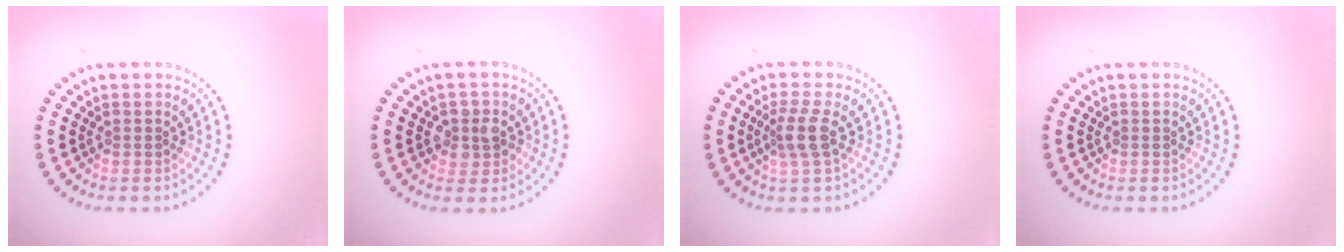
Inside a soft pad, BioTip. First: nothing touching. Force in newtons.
{"total": 2.3, "press": 2.1, "slide": 0.8}
{"total": 2.5, "press": 2.0, "slide": 1.5}
{"total": 0.0}